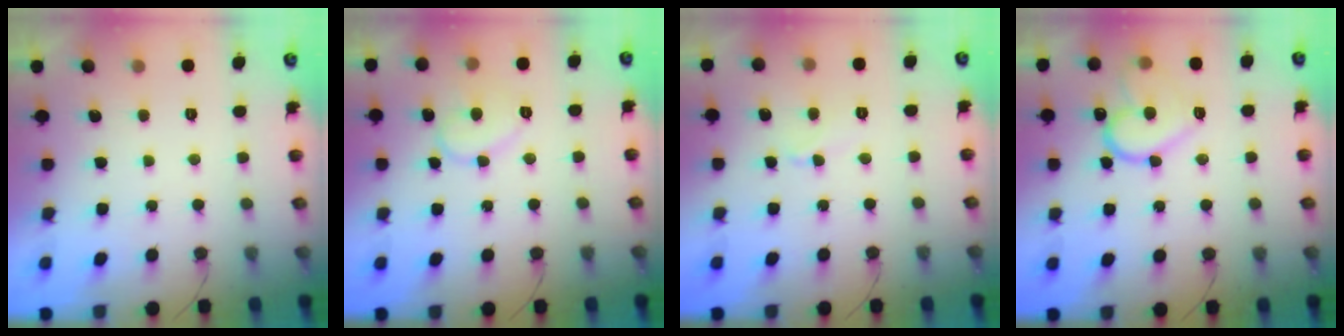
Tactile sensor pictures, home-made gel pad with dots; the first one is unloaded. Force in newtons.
{"total": 9.3, "press": 9.3, "slide": 0.3}
{"total": 4.1, "press": 4.1, "slide": 0.5}
{"total": 13.9, "press": 13.9, "slide": 1.4}